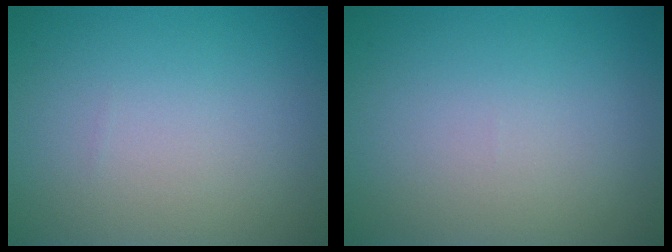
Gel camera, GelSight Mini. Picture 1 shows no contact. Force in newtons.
{"total": 0.0}